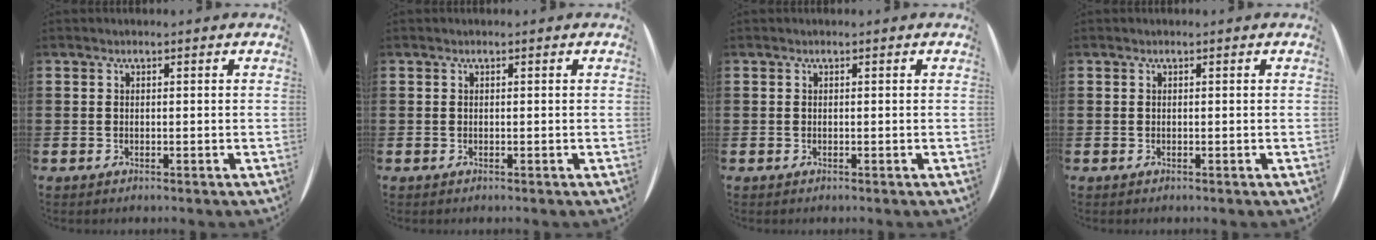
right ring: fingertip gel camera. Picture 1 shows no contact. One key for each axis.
{"total": 0.0}
{"total": 0.0}
{"total": 0.0}